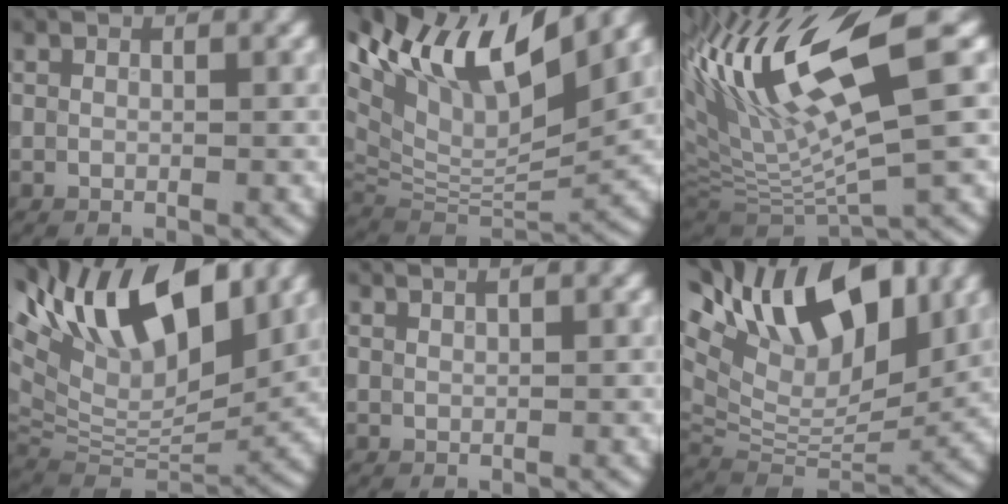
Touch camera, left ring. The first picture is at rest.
{"total": 13.9, "force": [7.5, 6.0, 10.1], "torque": [-0.220, 0.034, 0.143]}
{"total": 13.1, "force": [4.8, 3.2, 11.8], "torque": [-0.224, 0.018, 0.095]}
{"total": 13.4, "force": [7.7, 5.7, 9.4], "torque": [-0.167, 0.034, 0.133]}
{"total": 1.7, "force": [1.2, 0.6, 1.0], "torque": [0.004, 0.004, -0.001]}
{"total": 13.5, "force": [7.9, 6.2, 9.0], "torque": [-0.168, 0.039, 0.134]}